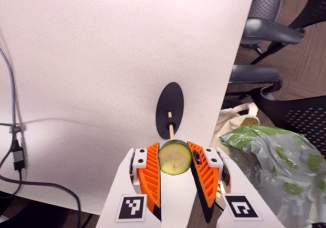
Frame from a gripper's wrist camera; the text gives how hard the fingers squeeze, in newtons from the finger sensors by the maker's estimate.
{"total": 11.1, "left": 11.2, "right": 10.9}